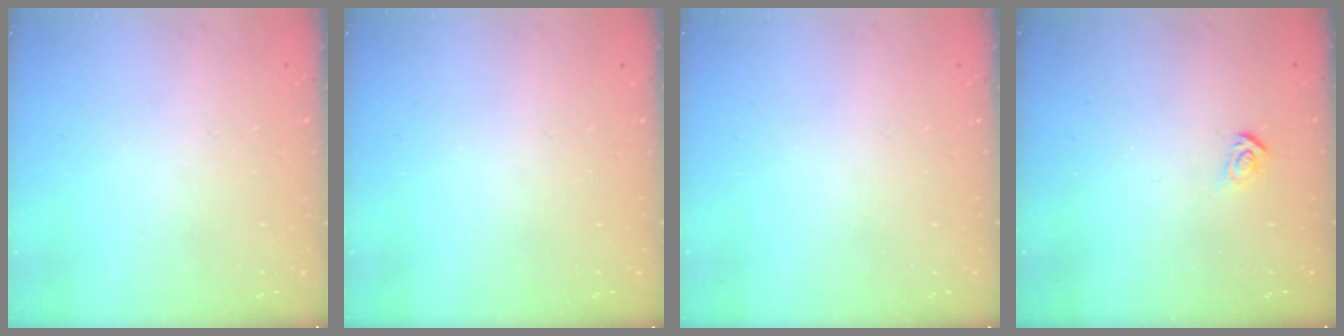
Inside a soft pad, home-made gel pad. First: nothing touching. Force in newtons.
{"total": 0.0}
{"total": 0.0}
{"total": 3.9, "press": 3.8, "slide": 0.4}